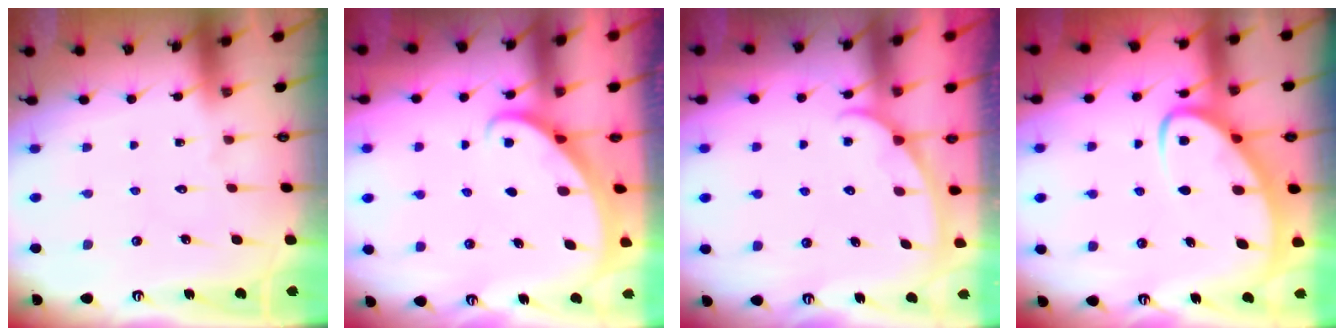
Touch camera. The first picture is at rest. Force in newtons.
{"total": 1.9, "press": 1.9, "slide": 0.1}
{"total": 1.4, "press": 1.4, "slide": 0.2}
{"total": 6.7, "press": 6.7, "slide": 0.8}